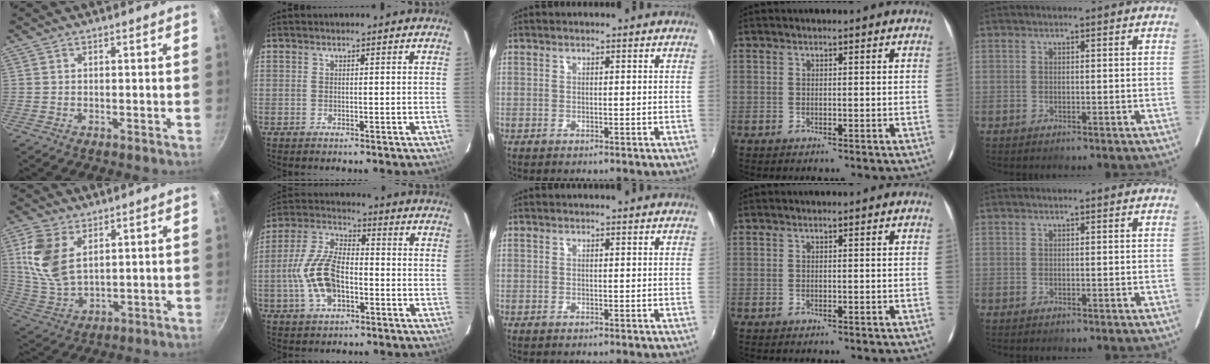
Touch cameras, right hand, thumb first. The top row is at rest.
{"thumb": {"total": 12.0, "force": [4.0, 7.2, 8.7], "torque": [-0.170, -0.013, 0.092]}, "index": {"total": 12.9, "force": [-3.1, 6.8, 10.5], "torque": [-0.223, 0.010, -0.057]}}